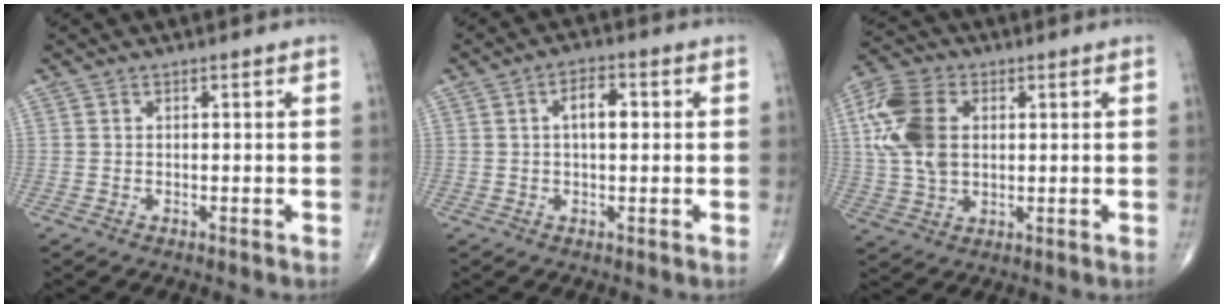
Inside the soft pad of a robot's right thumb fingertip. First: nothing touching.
{"total": 4.7, "force": [0.7, 2.4, 4.0], "torque": [-0.058, 0.011, 0.006]}
{"total": 13.1, "force": [2.4, 8.7, 9.6], "torque": [-0.200, 0.008, 0.043]}